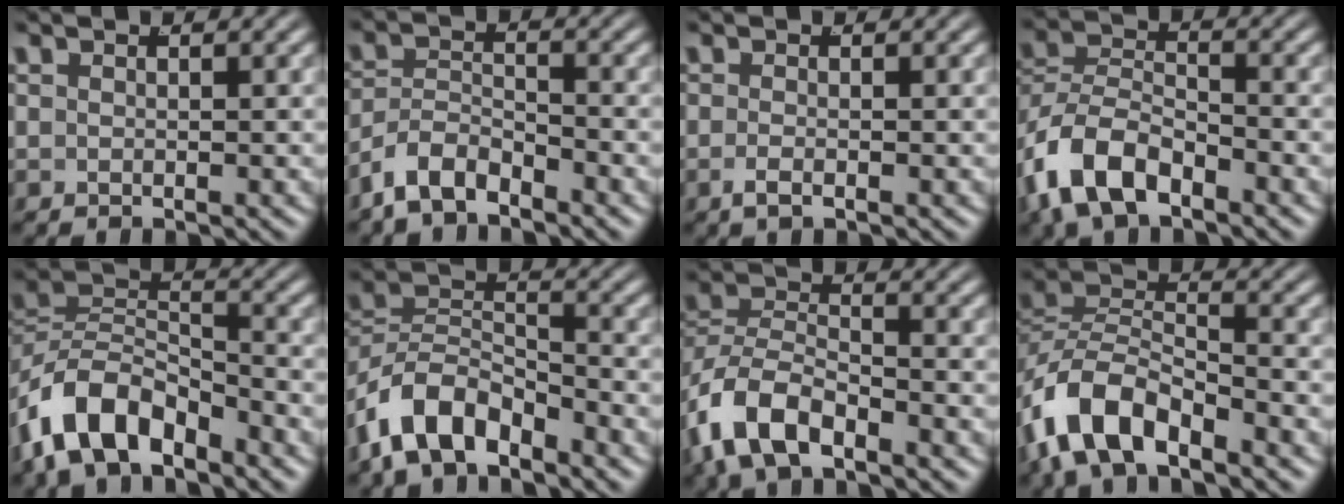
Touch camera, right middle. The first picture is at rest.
{"total": 5.2, "force": [-3.5, 3.3, 1.7], "torque": [-0.046, -0.003, -0.065]}
{"total": 1.2, "force": [-0.7, 0.1, 0.9], "torque": [-0.023, 0.003, -0.014]}
{"total": 6.6, "force": [-2.9, 4.6, 3.8], "torque": [-0.090, -0.003, -0.054]}
{"total": 7.5, "force": [-3.2, 5.1, 4.4], "torque": [-0.094, -0.009, -0.057]}
{"total": 6.8, "force": [-3.4, 4.7, 3.6], "torque": [-0.079, -0.005, -0.061]}
{"total": 6.0, "force": [-2.5, 4.1, 3.5], "torque": [-0.089, -0.003, -0.048]}
{"total": 6.1, "force": [-2.7, 3.8, 4.0], "torque": [-0.099, -0.005, -0.049]}